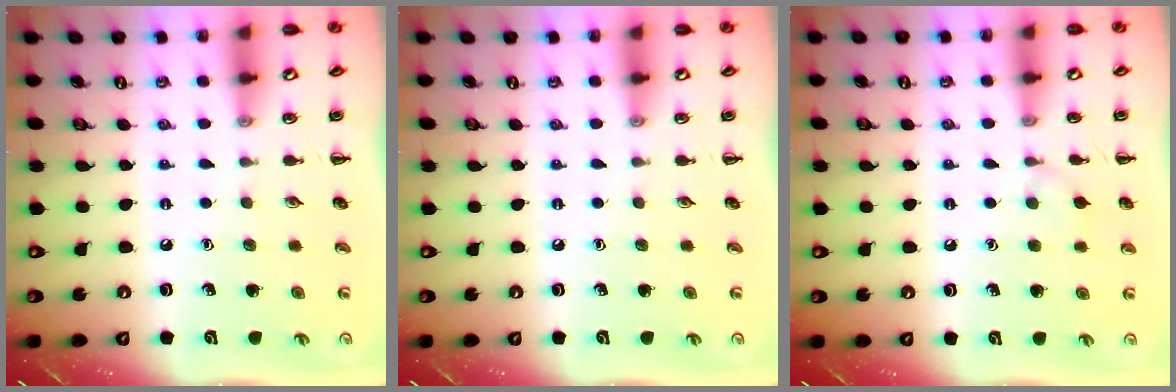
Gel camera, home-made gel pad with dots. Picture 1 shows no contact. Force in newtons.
{"total": 0.0}
{"total": 5.6, "press": 5.3, "slide": 1.7}